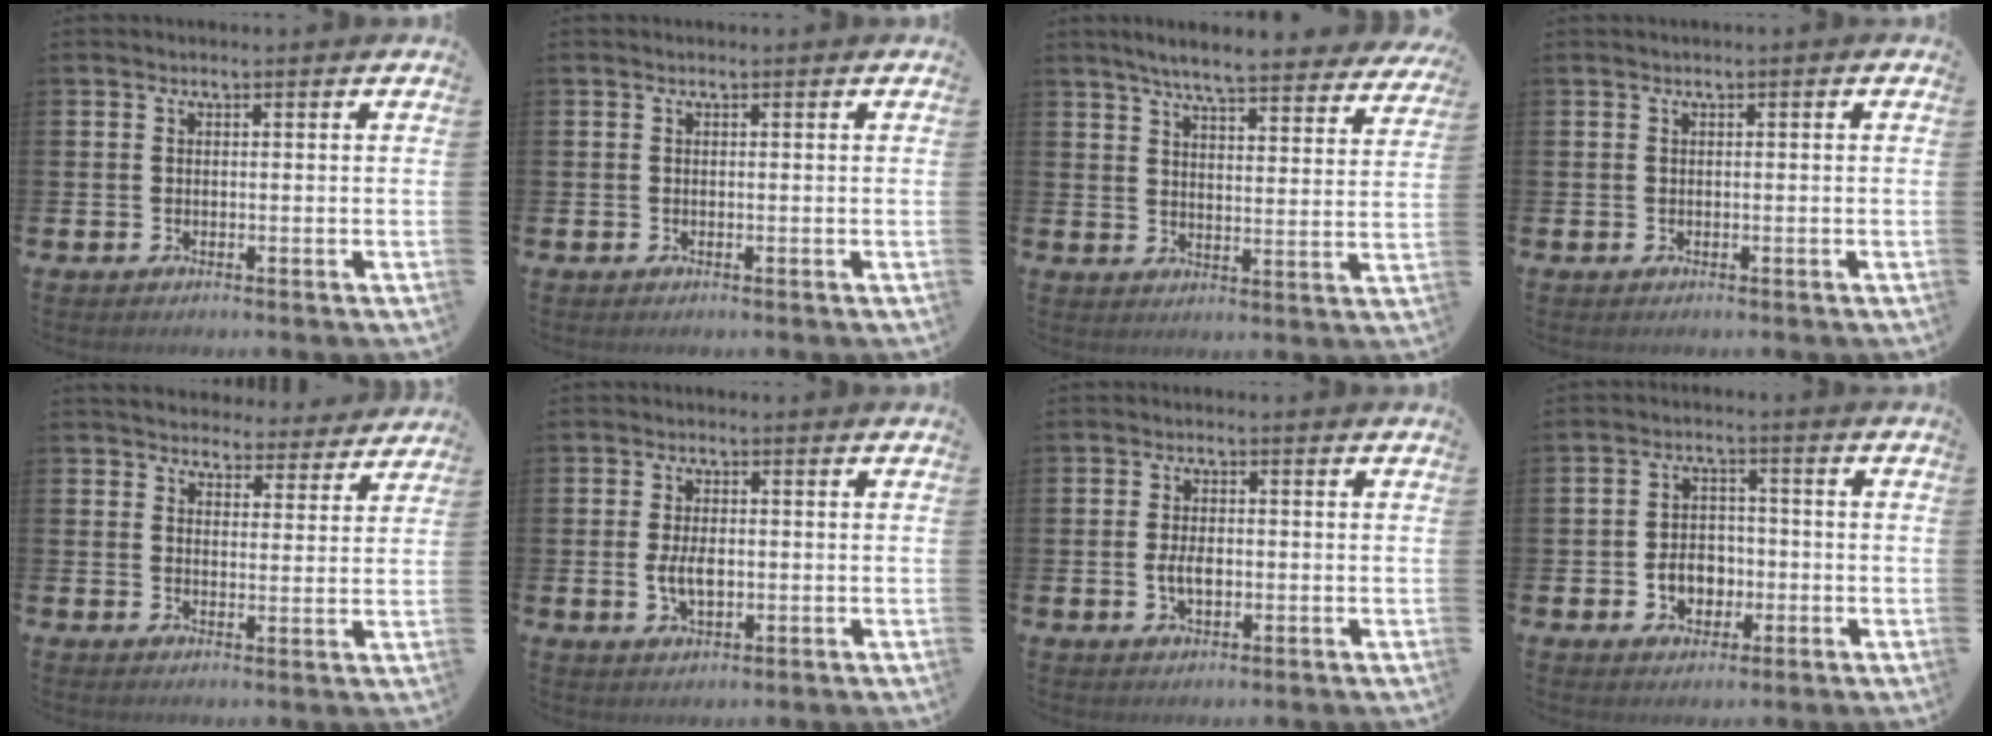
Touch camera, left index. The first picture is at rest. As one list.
[{"total": 0.0}, {"total": 6.6, "force": [6.2, 0.4, 2.2], "torque": [-0.052, -0.041, 0.104]}, {"total": 0.0}, {"total": 4.6, "force": [4.5, 1.2, -0.1], "torque": [-0.005, -0.035, 0.078]}, {"total": 3.9, "force": [-0.2, 2.2, 3.2], "torque": [-0.049, 0.003, -0.007]}, {"total": 3.2, "force": [-0.3, 1.8, 2.6], "torque": [-0.037, 0.001, -0.009]}, {"total": 4.6, "force": [-1.2, 3.6, 2.6], "torque": [-0.034, 0.000, -0.031]}]